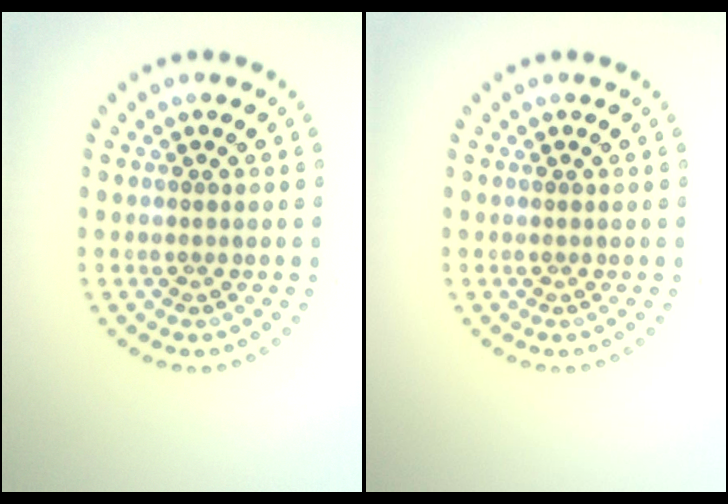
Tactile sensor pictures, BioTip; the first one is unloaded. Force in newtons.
{"total": 0.0}